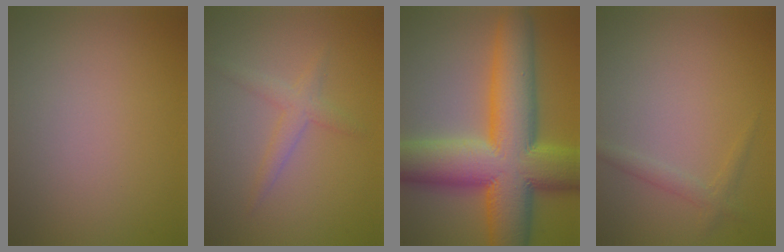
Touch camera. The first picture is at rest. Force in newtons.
{"total": 2.0, "press": 2.0, "slide": 0.1}
{"total": 15.6, "press": 15.6, "slide": 0.3}
{"total": 1.4, "press": 1.4, "slide": 0.0}